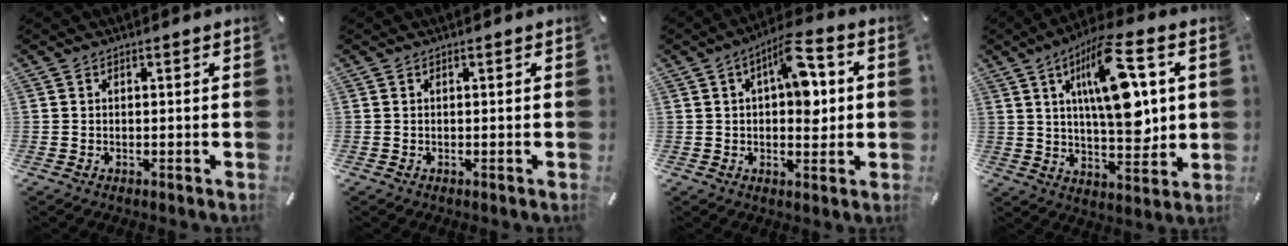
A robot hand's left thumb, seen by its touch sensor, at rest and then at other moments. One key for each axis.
{"total": 0.0}
{"total": 11.1, "fx": 2.4, "fy": 5.7, "fz": 9.2, "tx": -0.119, "ty": -0.005, "tz": 0.039}
{"total": 18.6, "fx": 5.6, "fy": 8.1, "fz": 15.8, "tx": -0.266, "ty": -0.014, "tz": 0.087}